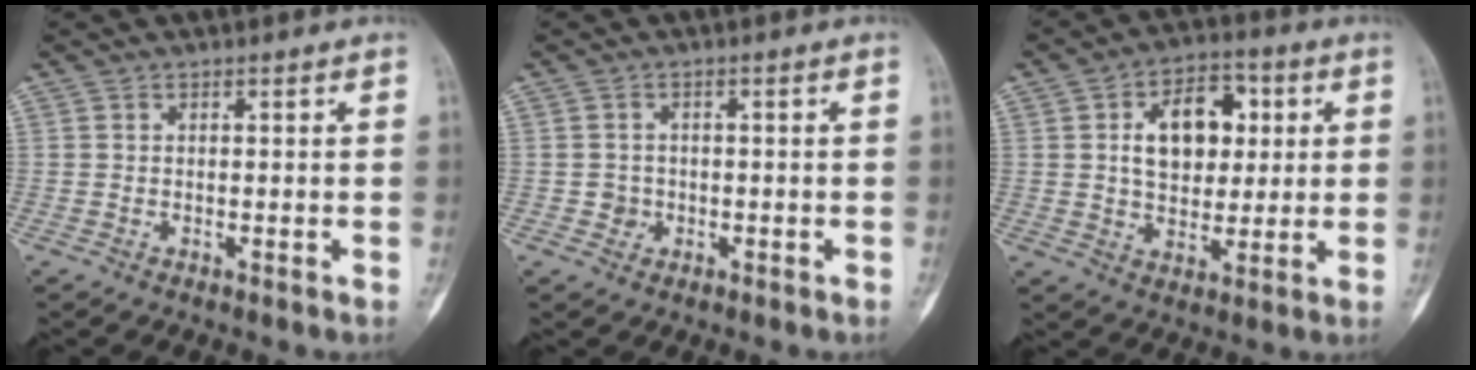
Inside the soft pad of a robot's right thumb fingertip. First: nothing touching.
{"total": 2.0, "force": [-0.5, 1.9, 0.3], "torque": [0.009, 0.009, -0.008]}
{"total": 12.9, "force": [2.7, 8.5, 9.2], "torque": [-0.104, 0.006, 0.041]}